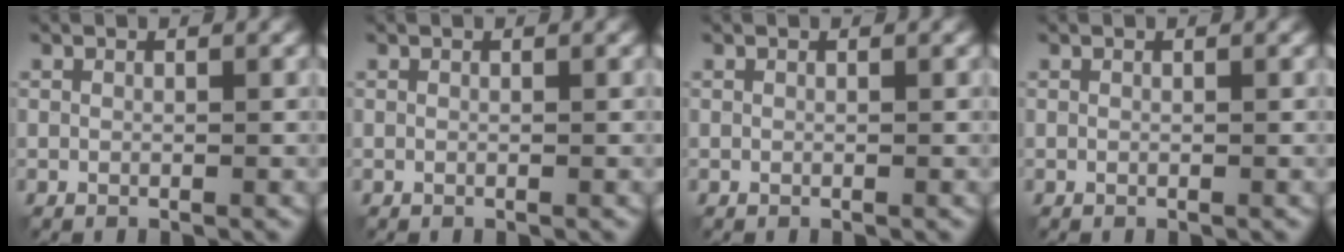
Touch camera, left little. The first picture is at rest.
{"total": 0.0}
{"total": 0.0}
{"total": 0.0}